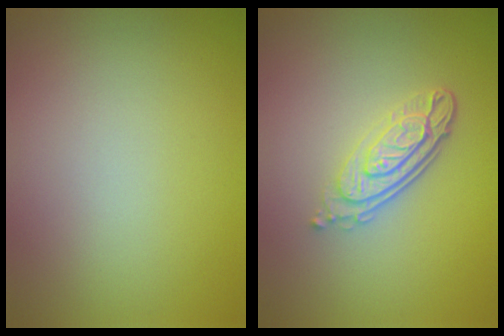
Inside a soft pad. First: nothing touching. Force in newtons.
{"total": 4.1, "press": 2.9, "slide": 3.0}